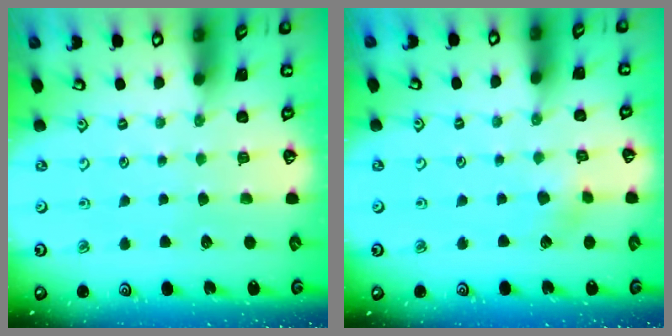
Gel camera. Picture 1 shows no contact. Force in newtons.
{"total": 3.6, "press": 3.5, "slide": 0.5}